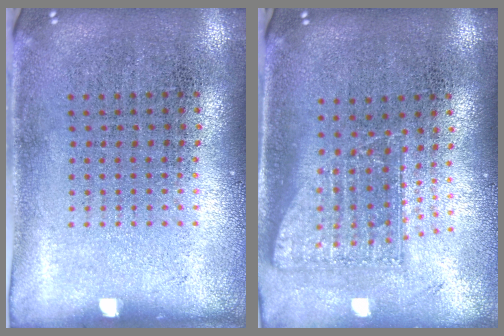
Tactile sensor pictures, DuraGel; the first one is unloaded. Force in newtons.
{"total": 1.7, "press": 1.3, "slide": 1.2}